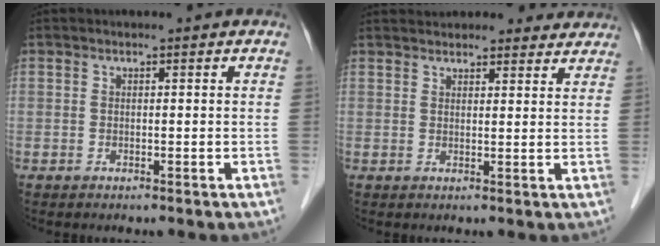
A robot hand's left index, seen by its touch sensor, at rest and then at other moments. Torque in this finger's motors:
{"motor_torque": [0.97, -1.16, 0.38, 0.12]}